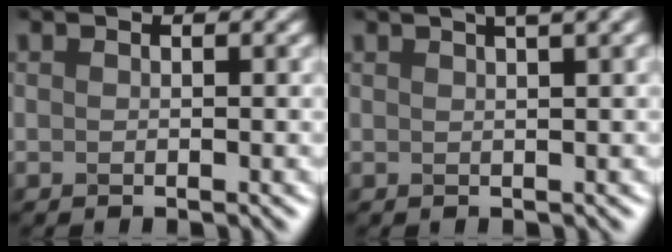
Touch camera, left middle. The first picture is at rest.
{"total": 4.3, "force": [2.7, 1.3, 3.0], "torque": [-0.023, 0.041, 0.024]}